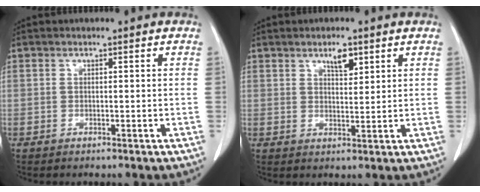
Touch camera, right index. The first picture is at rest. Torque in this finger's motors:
{"motor_torque": [0.18, 0.17, 0.04, 0.03]}